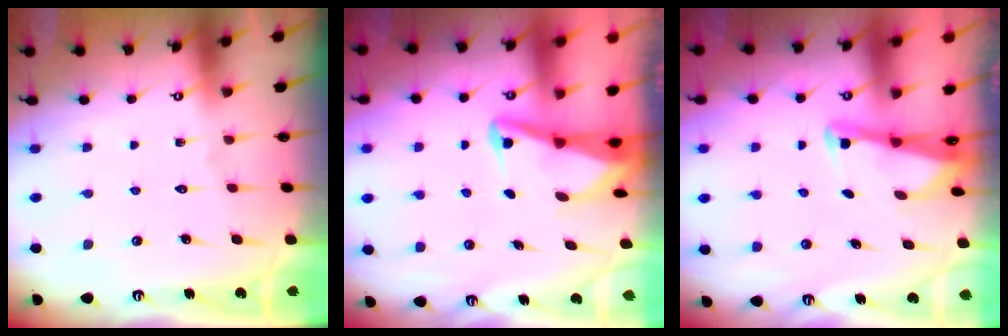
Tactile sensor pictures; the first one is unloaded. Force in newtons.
{"total": 3.6, "press": 3.5, "slide": 0.8}
{"total": 2.6, "press": 2.6, "slide": 0.2}